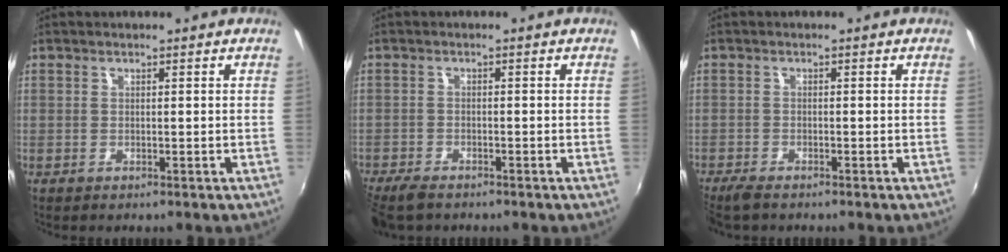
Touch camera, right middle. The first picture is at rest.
{"total": 5.7, "force": [-4.8, 1.8, 2.5], "torque": [-0.073, -0.026, -0.093]}
{"total": 3.5, "force": [-3.0, 0.8, 1.6], "torque": [-0.043, -0.015, -0.059]}